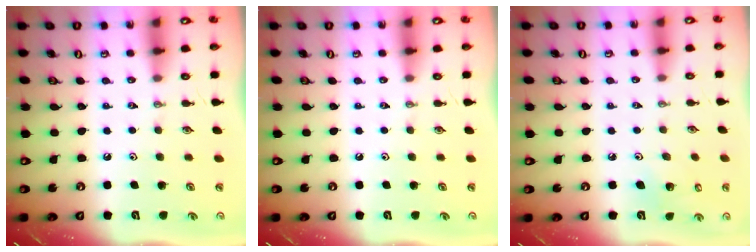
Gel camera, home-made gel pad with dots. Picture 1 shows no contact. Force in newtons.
{"total": 0.0}
{"total": 4.9, "press": 4.5, "slide": 2.0}